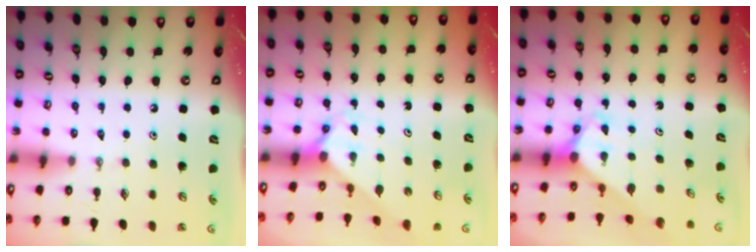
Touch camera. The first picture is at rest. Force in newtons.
{"total": 2.0, "press": 2.0, "slide": 0.2}
{"total": 3.2, "press": 3.2, "slide": 0.2}